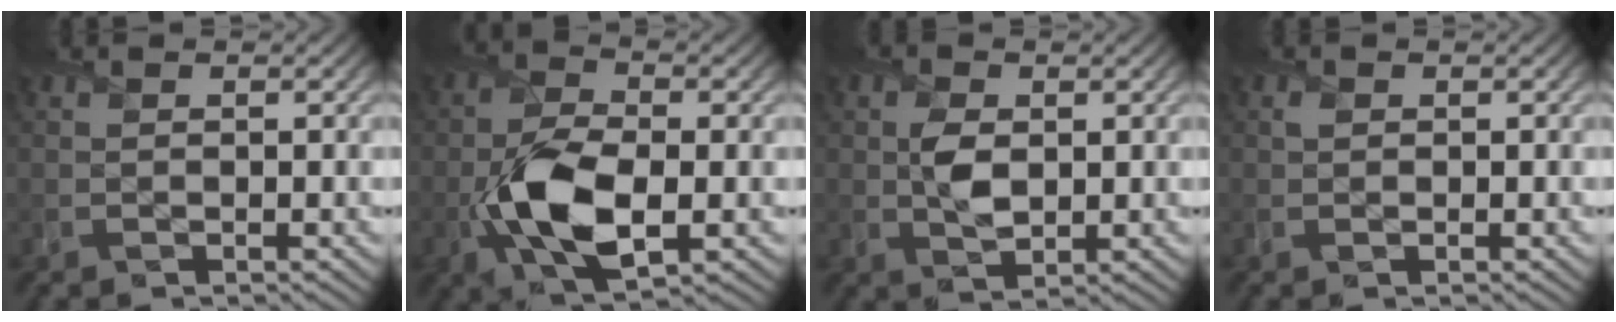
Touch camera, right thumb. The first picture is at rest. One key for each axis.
{"total": 8.9, "fx": -2.4, "fy": 4.5, "fz": 7.2, "tx": -0.153, "ty": -0.009, "tz": -0.050}
{"total": 3.5, "fx": 0.4, "fy": 2.3, "fz": 2.6, "tx": -0.059, "ty": -0.004, "tz": 0.008}
{"total": 0.6, "fx": 0.3, "fy": 0.5, "fz": 0.0, "tx": 0.000, "ty": -0.001, "tz": 0.002}